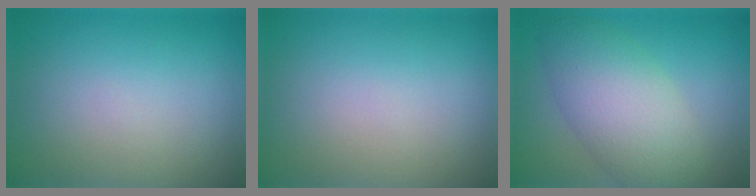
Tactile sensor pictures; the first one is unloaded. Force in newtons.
{"total": 0.0}
{"total": 6.7, "press": 6.7, "slide": 0.1}